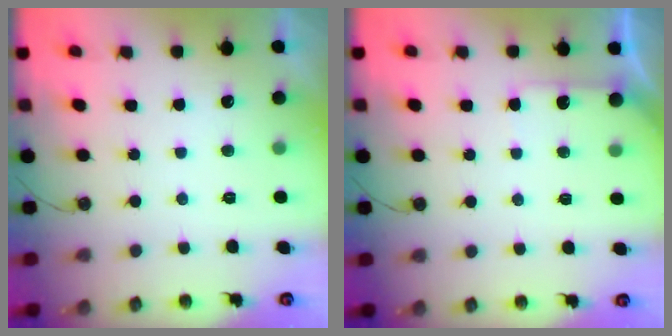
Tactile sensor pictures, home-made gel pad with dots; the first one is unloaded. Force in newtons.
{"total": 3.9, "press": 3.8, "slide": 0.5}